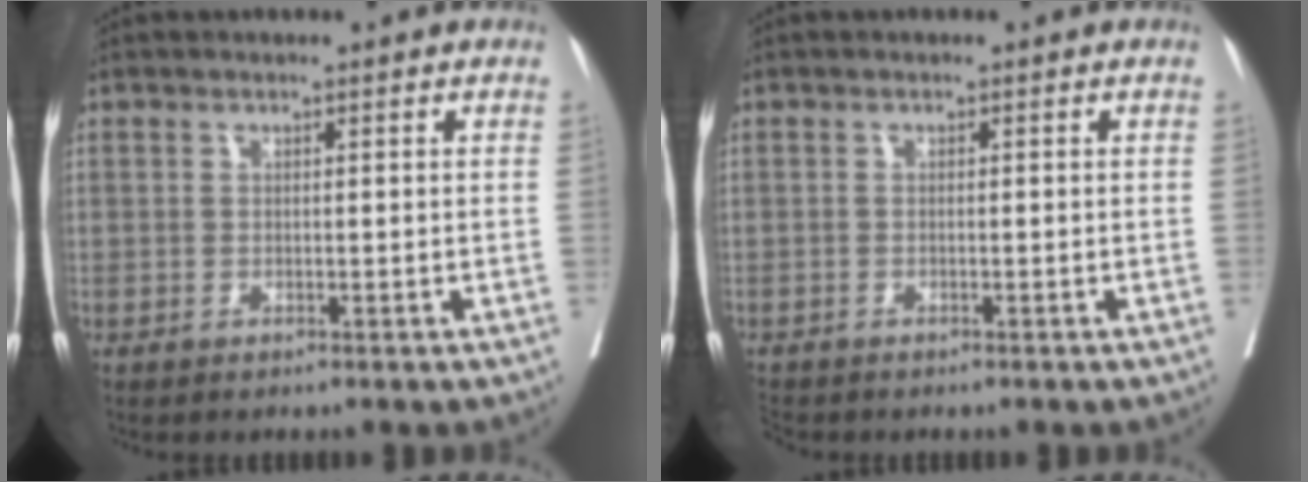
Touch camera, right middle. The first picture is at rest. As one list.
[{"total": 1.9, "force": [-1.7, 0.8, 0.2], "torque": [-0.007, -0.004, -0.031]}]